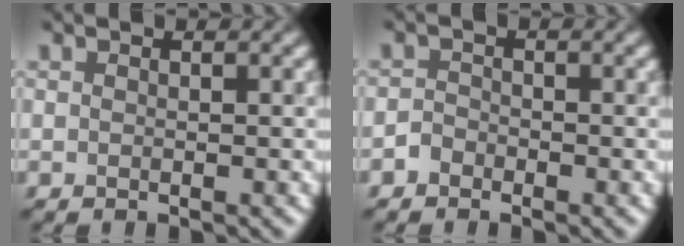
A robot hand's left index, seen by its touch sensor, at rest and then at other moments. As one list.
[{"total": 1.1, "force": [-0.9, 0.5, 0.0], "torque": [0.003, 0.004, -0.021]}]